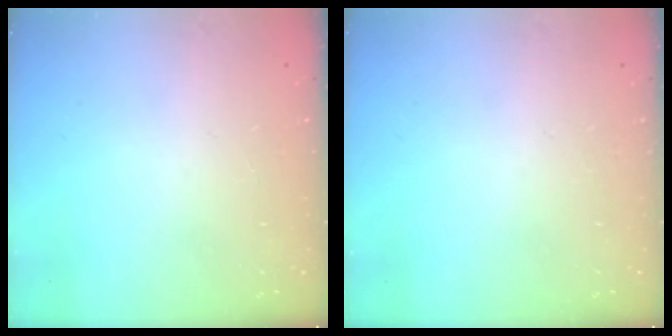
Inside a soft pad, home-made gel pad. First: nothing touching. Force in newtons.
{"total": 0.0}